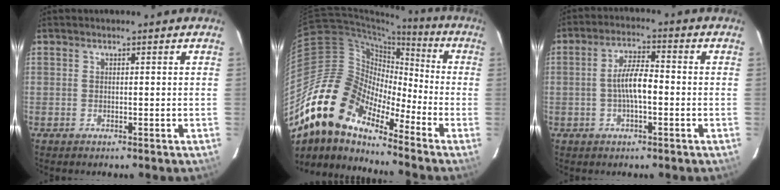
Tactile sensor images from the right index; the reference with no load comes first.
{"total": 17.5, "force": [-13.1, 7.2, 9.2], "torque": [-0.158, -0.001, -0.265]}
{"total": 6.0, "force": [-1.2, 1.7, 5.6], "torque": [-0.108, 0.010, -0.020]}